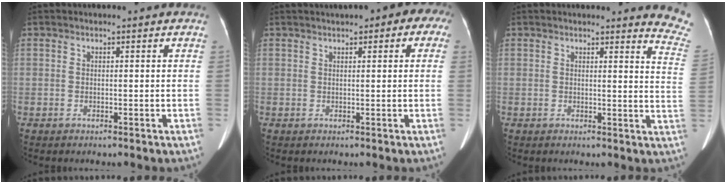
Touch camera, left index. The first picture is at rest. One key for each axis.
{"total": 6.4, "fx": 3.4, "fy": 3.0, "fz": 4.6, "tx": -0.044, "ty": 0.039, "tz": 0.038}
{"total": 8.7, "fx": 8.6, "fy": 0.3, "fz": 0.8, "tx": 0.018, "ty": -0.090, "tz": 0.055}